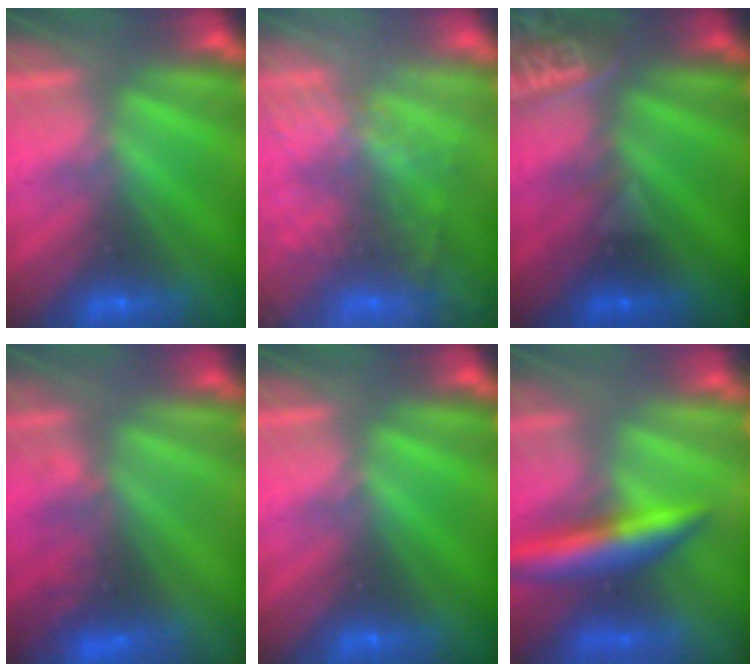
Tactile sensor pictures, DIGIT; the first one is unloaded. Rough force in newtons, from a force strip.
{"total": 8.8}
{"total": 2.4}
{"total": 4.6}
{"total": 0.0}
{"total": 7.3}